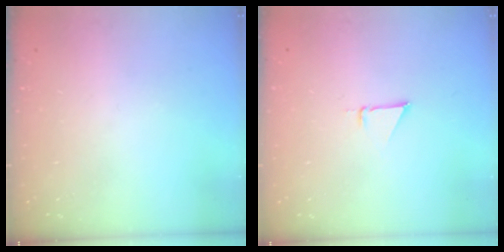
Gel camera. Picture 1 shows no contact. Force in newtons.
{"total": 2.5, "press": 2.5, "slide": 0.1}